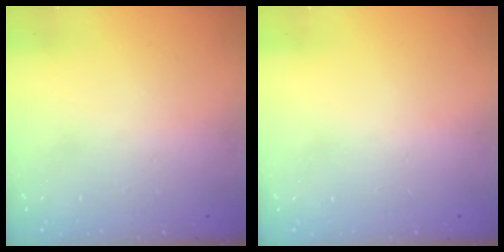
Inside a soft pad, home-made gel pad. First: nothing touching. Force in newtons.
{"total": 0.0}